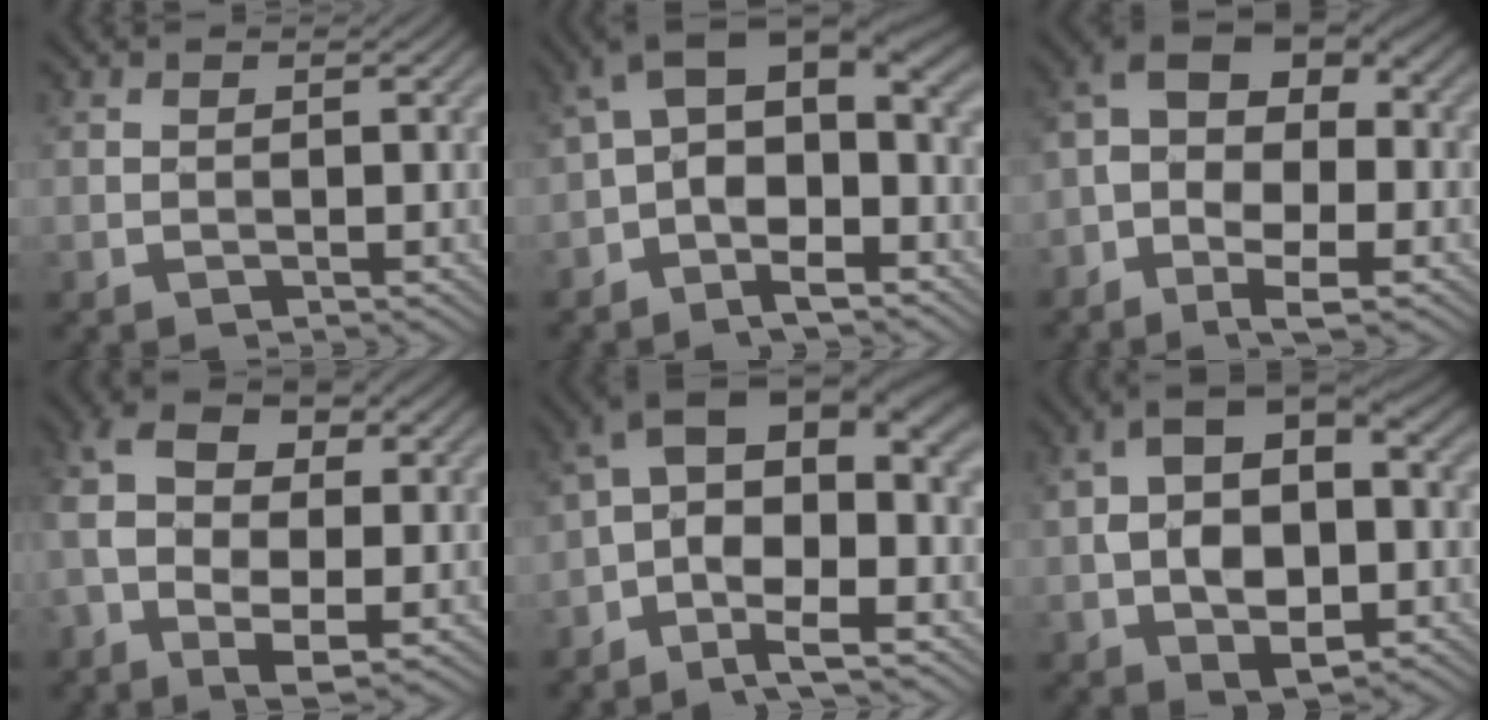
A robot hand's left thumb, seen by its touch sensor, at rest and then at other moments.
{"total": 13.6, "force": [-1.3, 7.1, 11.5], "torque": [-0.201, 0.017, -0.027]}
{"total": 12.8, "force": [-3.0, 6.9, 10.3], "torque": [-0.192, 0.003, -0.051]}
{"total": 10.1, "force": [-0.8, 5.8, 8.2], "torque": [-0.183, 0.008, -0.025]}
{"total": 14.4, "force": [-2.0, 6.4, 12.7], "torque": [-0.223, 0.017, -0.033]}
{"total": 11.5, "force": [-0.7, 6.6, 9.4], "torque": [-0.177, 0.007, -0.016]}